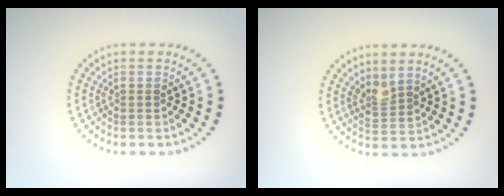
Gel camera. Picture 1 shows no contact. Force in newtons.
{"total": 2.0, "press": 1.5, "slide": 1.3}